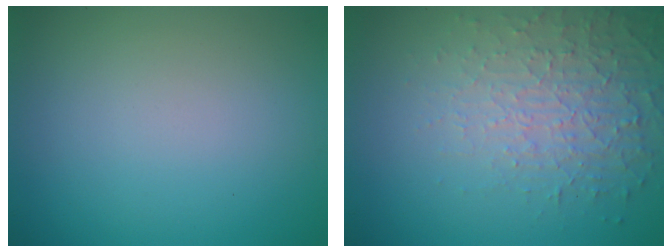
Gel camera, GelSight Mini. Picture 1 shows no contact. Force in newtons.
{"total": 5.3, "press": 3.4, "slide": 4.0}